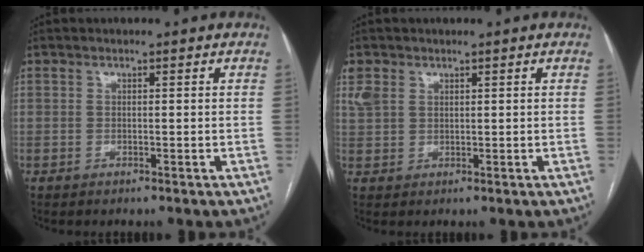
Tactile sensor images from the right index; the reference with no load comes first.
{"total": 2.9, "force": [1.6, 2.1, 1.1], "torque": [-0.040, 0.013, 0.042]}